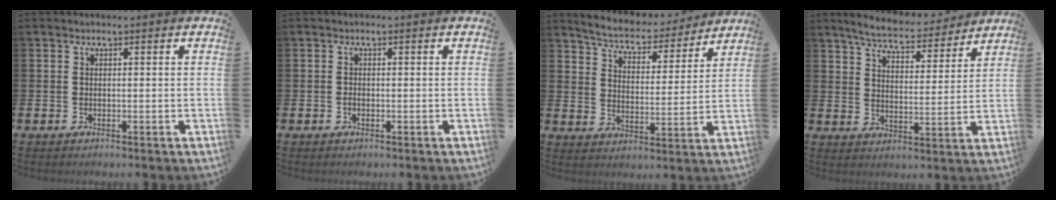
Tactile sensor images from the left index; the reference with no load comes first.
{"total": 0.6, "force": [-0.3, 0.4, 0.2], "torque": [0.003, -0.002, -0.010]}
{"total": 5.9, "force": [5.7, 1.3, 0.7], "torque": [-0.044, -0.049, 0.095]}
{"total": 6.3, "force": [6.0, 1.0, 1.5], "torque": [-0.045, -0.040, 0.102]}